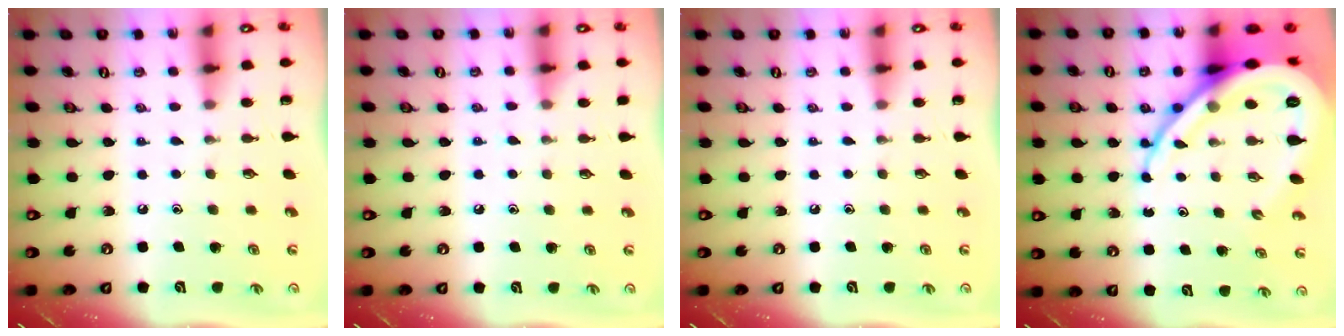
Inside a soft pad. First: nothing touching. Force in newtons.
{"total": 5.0, "press": 5.0, "slide": 0.7}
{"total": 0.0}
{"total": 19.7, "press": 19.6, "slide": 2.1}